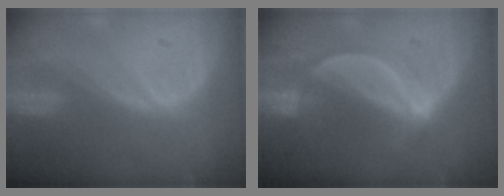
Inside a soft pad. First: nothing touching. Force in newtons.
{"total": 5.3, "press": 4.8, "slide": 2.3}